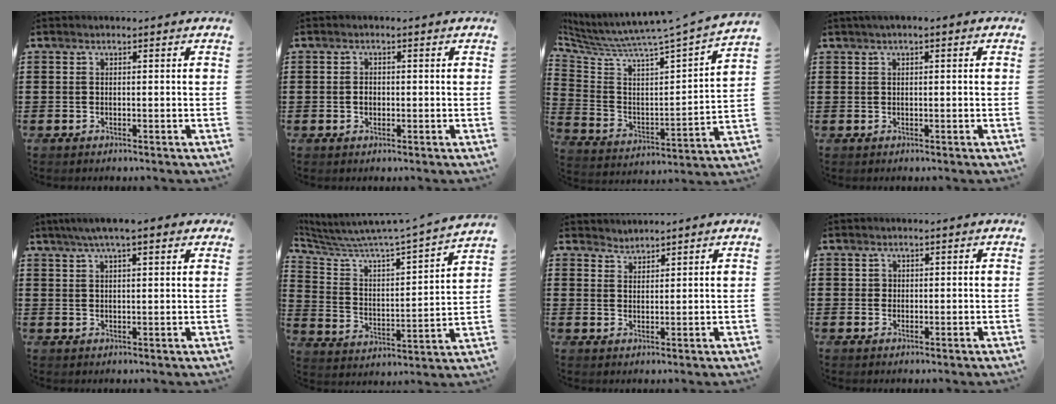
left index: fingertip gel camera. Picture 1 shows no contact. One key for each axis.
{"total": 1.3, "fx": -0.1, "fy": 0.9, "fz": 0.9, "tx": -0.020, "ty": 0.005, "tz": -0.003}
{"total": 4.7, "fx": 4.3, "fy": -0.8, "fz": 1.9, "tx": -0.063, "ty": -0.061, "tz": 0.061}
{"total": 1.0, "fx": 0.3, "fy": 0.2, "fz": 0.9, "tx": -0.016, "ty": 0.002, "tz": 0.006}
{"total": 5.0, "fx": 3.4, "fy": 0.5, "fz": 3.6, "tx": -0.075, "ty": 0.004, "tz": 0.060}
{"total": 5.4, "fx": 5.1, "fy": -0.3, "fz": 1.8, "tx": -0.064, "ty": -0.057, "tz": 0.076}
{"total": 1.9, "fx": 1.8, "fy": 0.0, "fz": -0.6, "tx": 0.006, "ty": -0.002, "tz": 0.036}
{"total": 1.1, "fx": 0.6, "fy": 1.0, "fz": 0.2, "tx": -0.005, "ty": 0.005, "tz": 0.012}